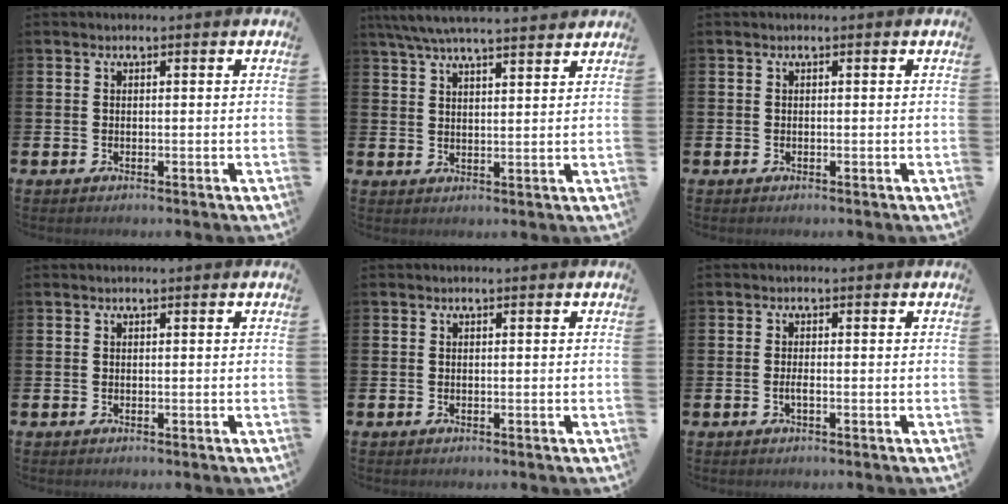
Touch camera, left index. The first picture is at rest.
{"total": 6.1, "force": [5.7, 0.4, 2.1], "torque": [-0.061, -0.018, 0.106]}
{"total": 0.0}
{"total": 0.0}
{"total": 0.0}
{"total": 1.1, "force": [-0.4, 0.3, 1.0], "torque": [-0.027, 0.003, -0.006]}